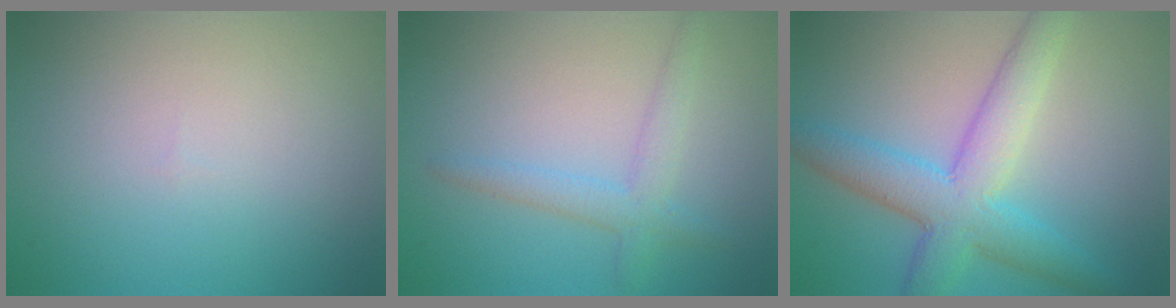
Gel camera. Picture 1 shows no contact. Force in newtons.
{"total": 2.5, "press": 2.5, "slide": 0.1}
{"total": 6.5, "press": 6.5, "slide": 0.2}